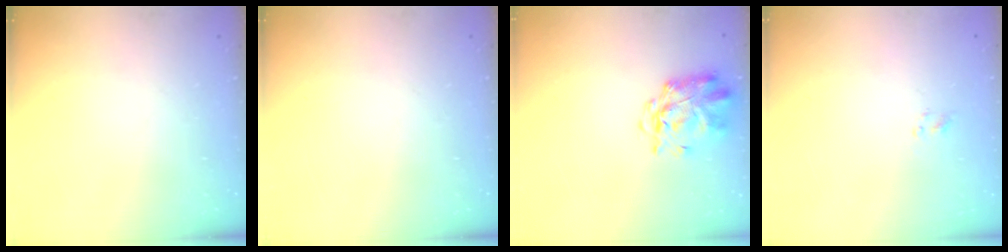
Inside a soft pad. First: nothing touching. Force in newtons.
{"total": 0.0}
{"total": 3.1, "press": 3.0, "slide": 0.8}
{"total": 1.3, "press": 1.1, "slide": 0.6}